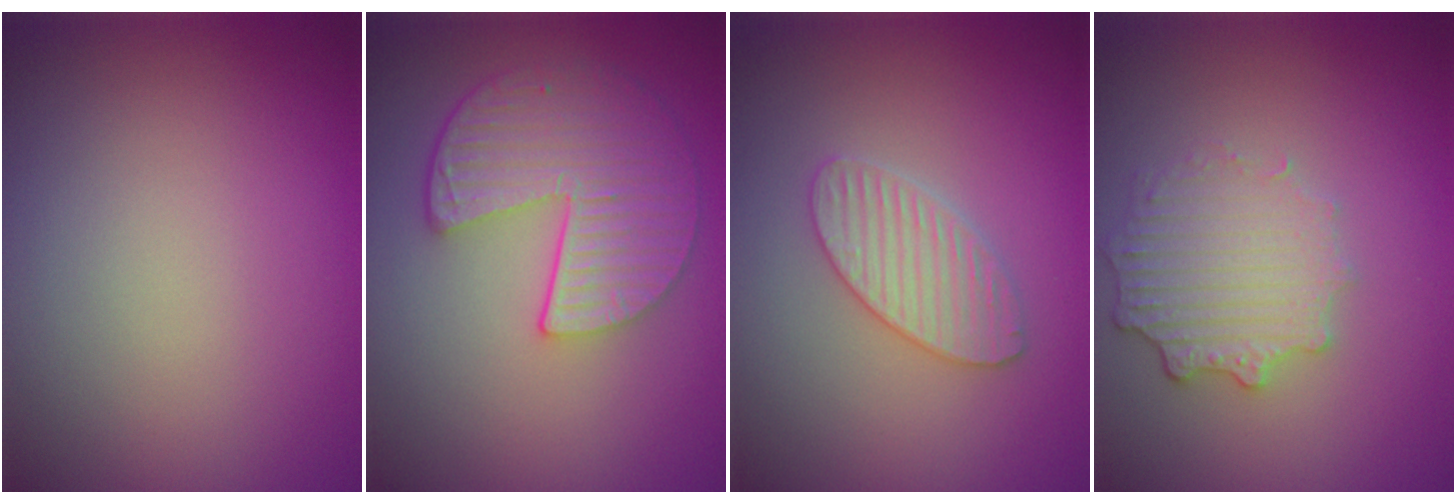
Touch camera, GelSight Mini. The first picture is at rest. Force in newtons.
{"total": 6.0, "press": 4.6, "slide": 3.8}
{"total": 3.0, "press": 3.0, "slide": 0.2}
{"total": 3.5, "press": 2.9, "slide": 1.9}